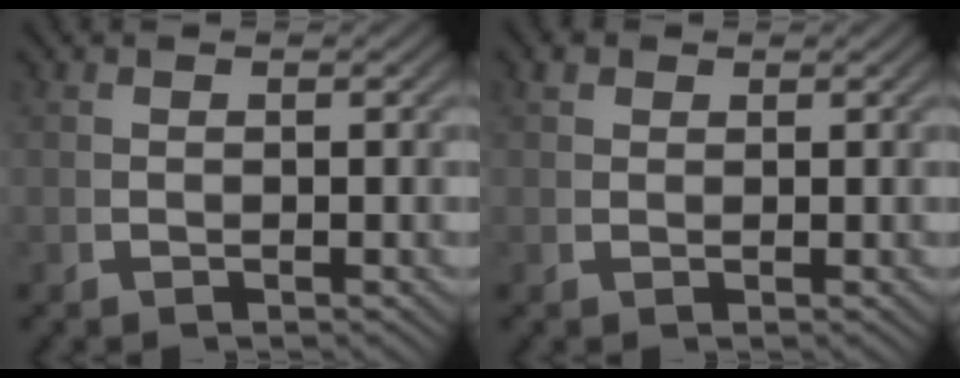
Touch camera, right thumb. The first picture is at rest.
{"total": 1.5, "force": [1.2, 0.8, 0.4], "torque": [-0.007, -0.002, 0.024]}